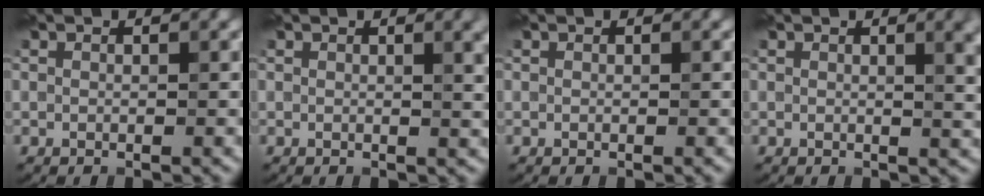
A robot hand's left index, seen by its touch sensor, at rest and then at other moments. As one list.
[{"total": 3.2, "force": [1.3, 1.0, 2.8], "torque": [-0.037, 0.003, 0.019]}, {"total": 0.0}, {"total": 4.2, "force": [1.3, 1.5, 3.6], "torque": [-0.038, 0.002, 0.023]}]